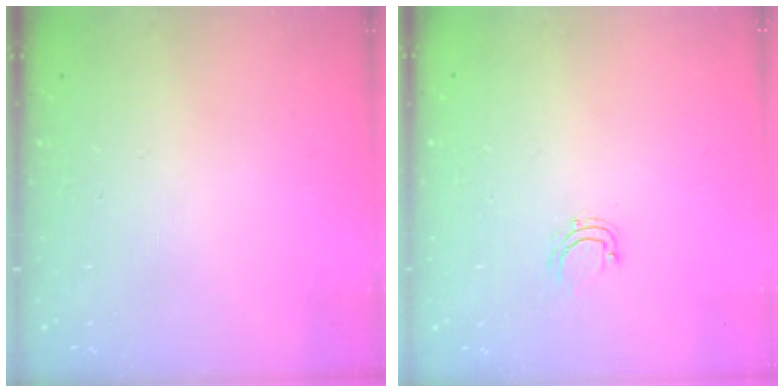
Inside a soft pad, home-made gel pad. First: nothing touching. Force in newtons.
{"total": 4.7, "press": 4.7, "slide": 0.3}